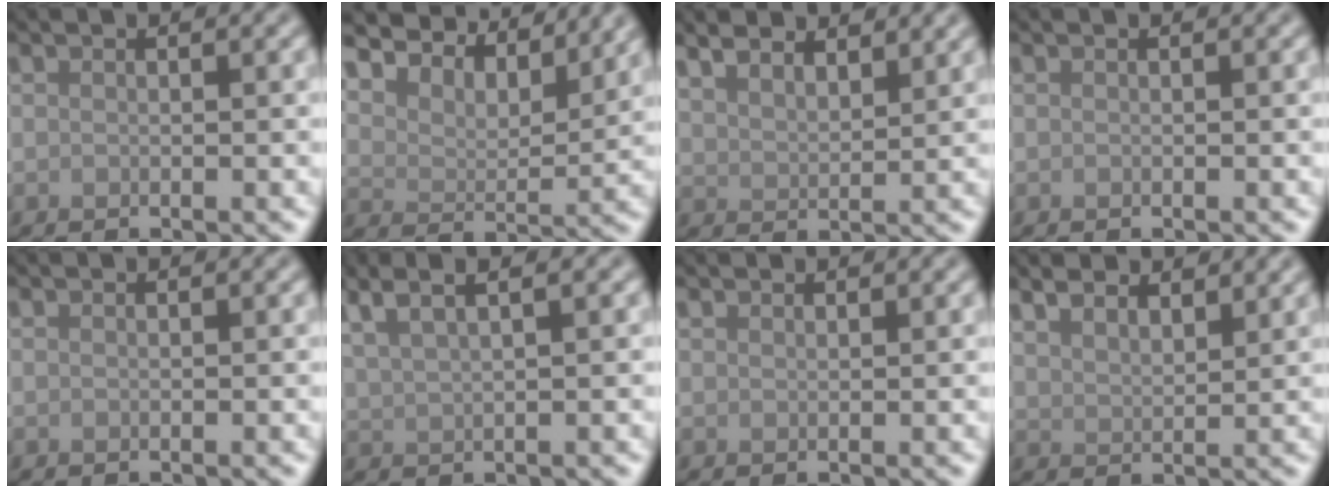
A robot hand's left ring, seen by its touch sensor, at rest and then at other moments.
{"total": 7.7, "force": [6.8, 2.4, 2.9], "torque": [-0.060, 0.006, 0.094]}
{"total": 5.4, "force": [4.4, 2.0, 2.5], "torque": [-0.041, 0.015, 0.058]}
{"total": 0.0}
{"total": 0.0}
{"total": 5.0, "force": [3.4, 1.5, 3.3], "torque": [-0.055, 0.023, 0.040]}
{"total": 0.9, "force": [0.9, 0.1, 0.0], "torque": [0.001, 0.000, 0.016]}
{"total": 4.9, "force": [4.0, 1.9, 2.3], "torque": [-0.039, 0.014, 0.053]}